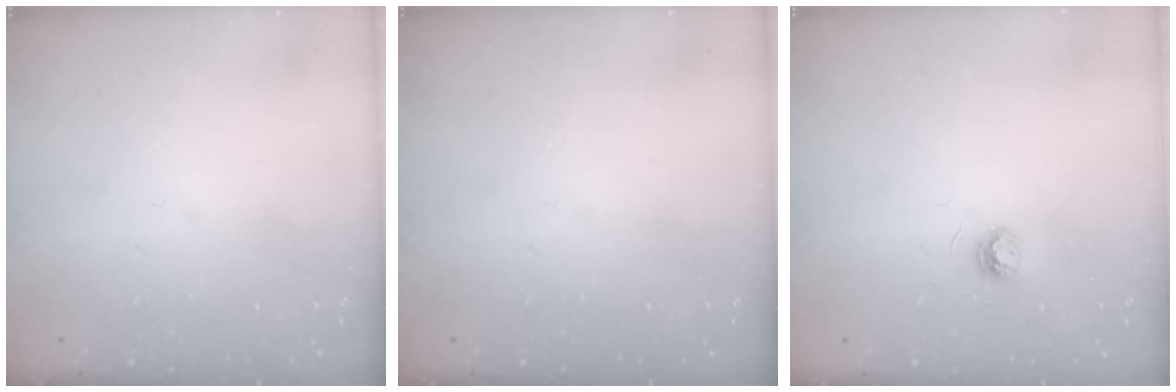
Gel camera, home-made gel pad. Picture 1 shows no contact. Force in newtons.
{"total": 0.0}
{"total": 3.7, "press": 3.7, "slide": 0.5}